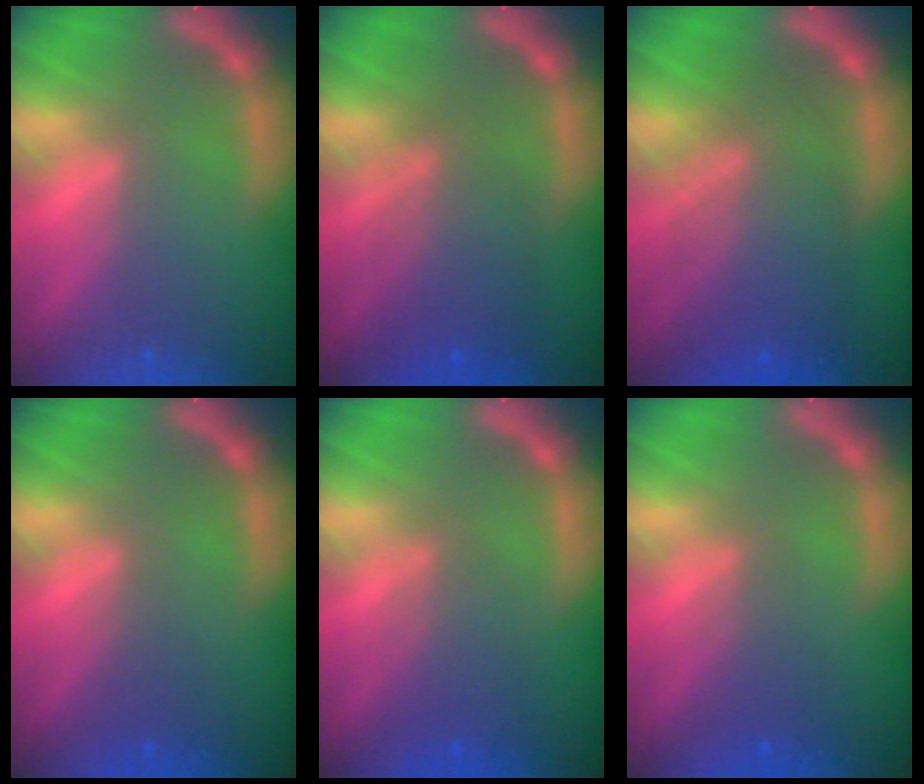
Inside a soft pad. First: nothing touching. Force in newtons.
{"total": 5.5}
{"total": 8.0}
{"total": 1.5}
{"total": 3.5}
{"total": 2.5}